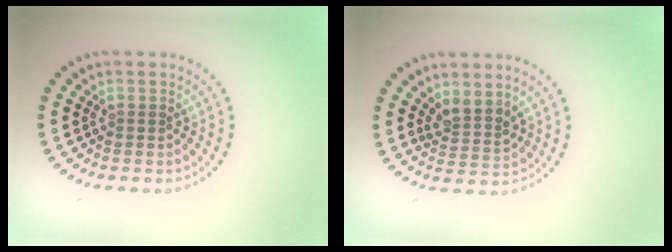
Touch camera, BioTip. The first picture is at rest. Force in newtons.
{"total": 2.3, "press": 1.8, "slide": 1.4}